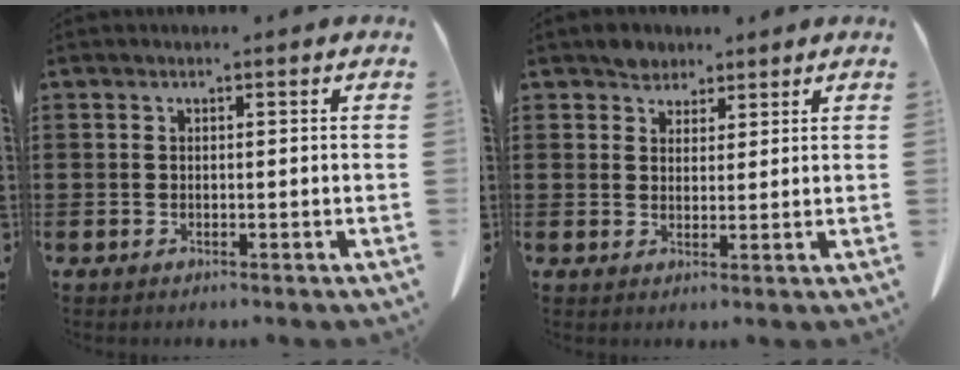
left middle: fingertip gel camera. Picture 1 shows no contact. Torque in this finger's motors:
{"motor_torque": [0.06, -0.05, 0.03, 0.02]}